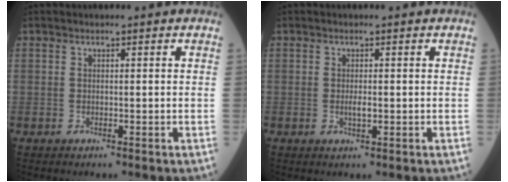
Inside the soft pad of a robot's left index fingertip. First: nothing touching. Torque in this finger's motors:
{"motor_torque": [0.31, 0.20, 0.05, 0.01]}